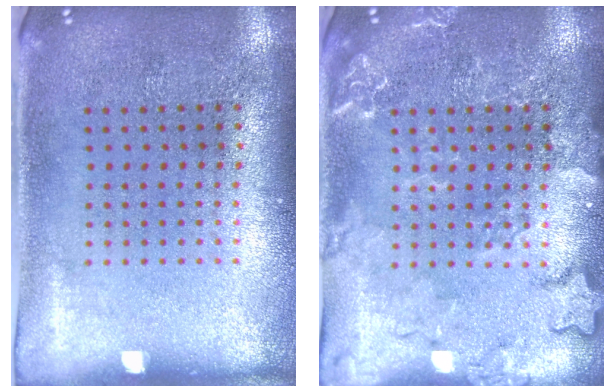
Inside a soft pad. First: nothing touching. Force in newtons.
{"total": 3.1, "press": 3.0, "slide": 0.4}